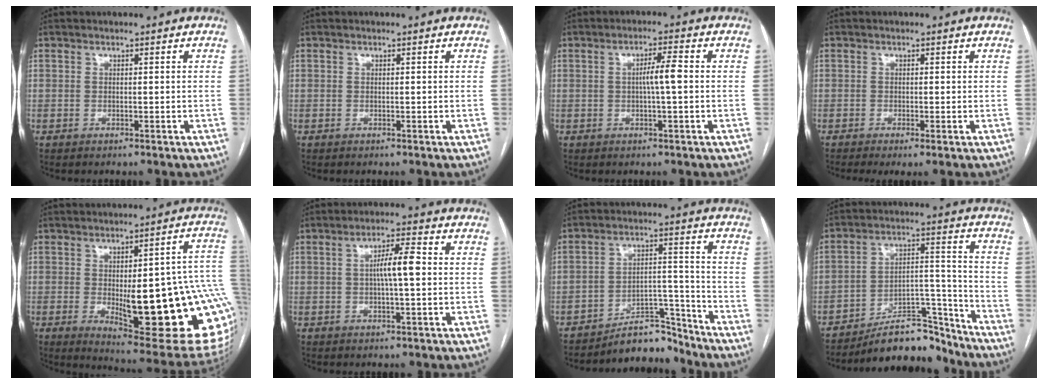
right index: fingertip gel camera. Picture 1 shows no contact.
{"total": 0.0}
{"total": 3.6, "force": [-0.1, 0.0, 3.6], "torque": [-0.064, 0.005, -0.001]}
{"total": 1.9, "force": [-0.9, 0.3, 1.6], "torque": [-0.027, -0.005, -0.015]}
{"total": 25.7, "force": [-3.5, 5.4, 24.9], "torque": [-0.229, -0.002, -0.032]}
{"total": 5.4, "force": [0.1, 0.6, 5.3], "torque": [-0.094, 0.012, 0.001]}
{"total": 7.7, "force": [-7.4, 2.2, 0.8], "torque": [0.002, 0.051, -0.120]}
{"total": 12.7, "force": [-11.6, 3.8, 3.4], "torque": [-0.031, 0.056, -0.188]}